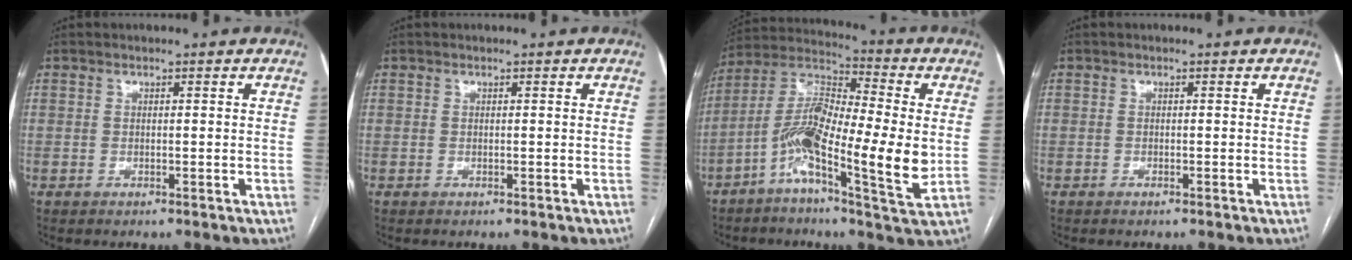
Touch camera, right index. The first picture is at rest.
{"total": 0.0}
{"total": 15.5, "force": [-3.3, 2.6, 14.9], "torque": [-0.289, 0.008, -0.069]}
{"total": 0.0}